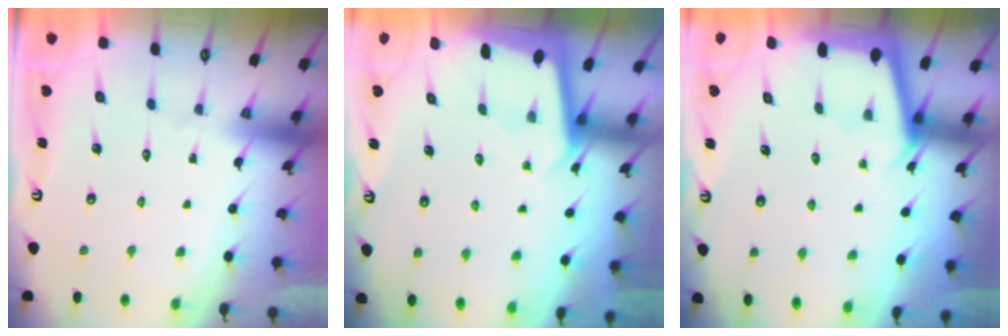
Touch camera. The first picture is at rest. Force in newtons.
{"total": 1.9, "press": 1.9, "slide": 0.1}
{"total": 2.7, "press": 2.7, "slide": 0.2}